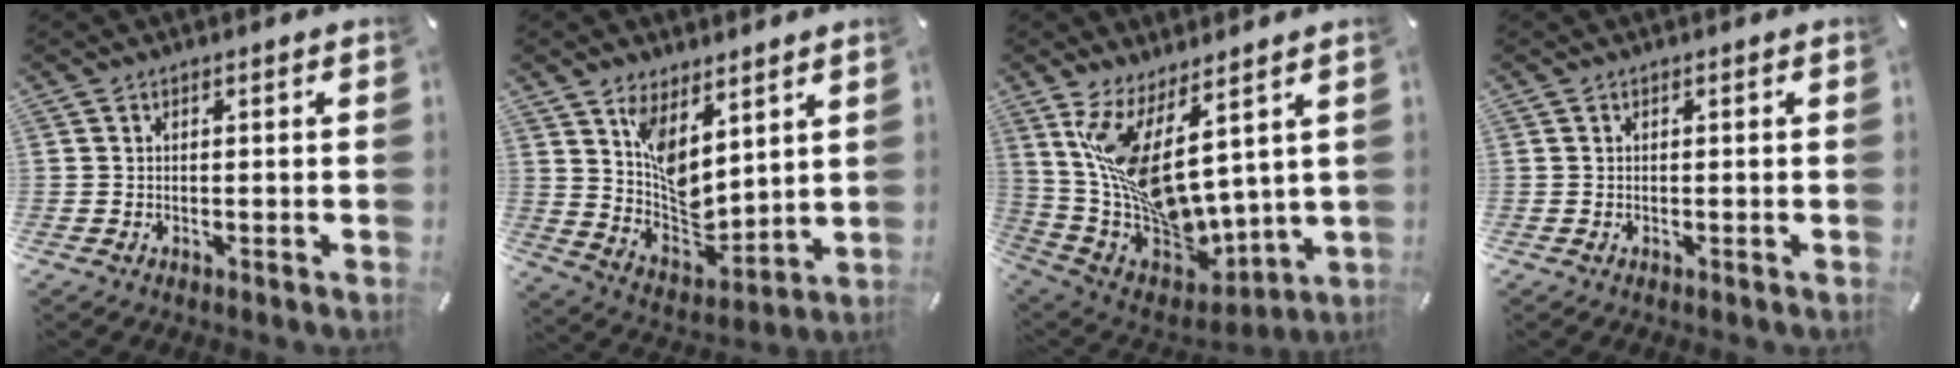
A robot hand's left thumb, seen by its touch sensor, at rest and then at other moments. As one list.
[{"total": 9.5, "force": [5.6, 5.5, 5.3], "torque": [-0.090, -0.046, 0.111]}, {"total": 15.4, "force": [5.8, 7.6, 12.1], "torque": [-0.258, -0.078, 0.107]}, {"total": 0.0}]